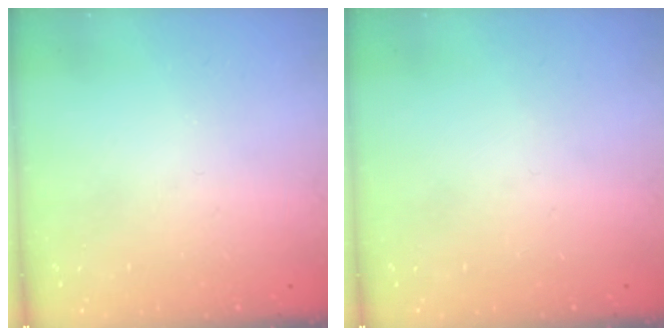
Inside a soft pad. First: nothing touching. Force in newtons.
{"total": 0.0}